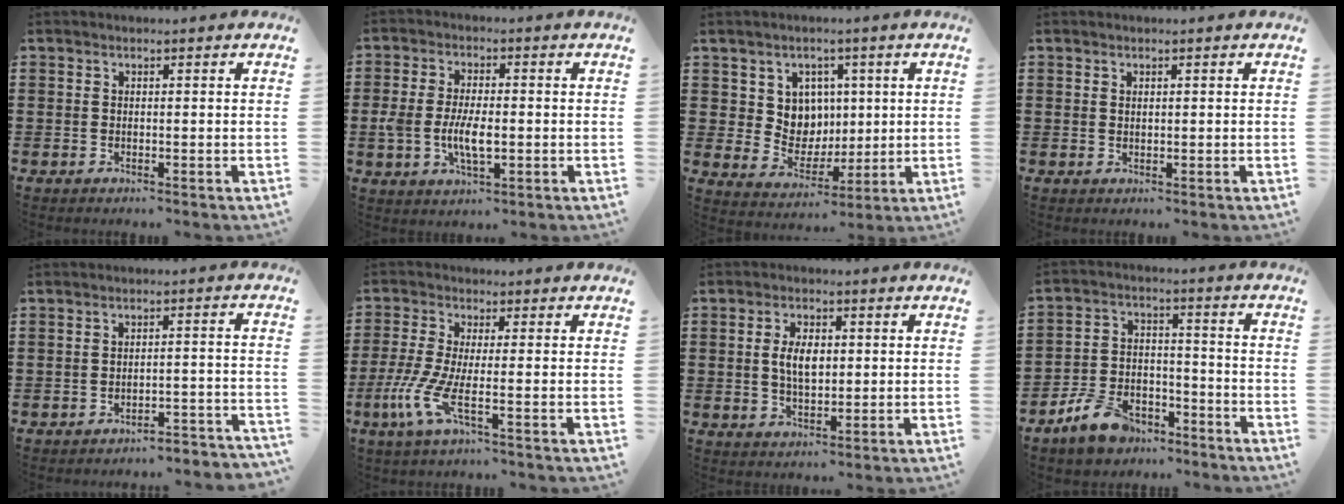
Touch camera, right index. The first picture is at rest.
{"total": 6.0, "force": [-1.1, 2.7, 5.3], "torque": [-0.119, -0.003, -0.025]}
{"total": 6.9, "force": [2.4, 6.2, 1.6], "torque": [-0.060, -0.001, 0.047]}
{"total": 0.6, "force": [0.3, 0.4, 0.2], "torque": [-0.006, 0.002, 0.007]}
{"total": 3.2, "force": [-3.1, 0.0, 0.7], "torque": [-0.017, 0.001, -0.066]}
{"total": 6.4, "force": [-2.0, 1.2, 6.0], "torque": [-0.151, -0.020, -0.045]}
{"total": 4.9, "force": [0.4, 2.6, 4.1], "torque": [-0.083, 0.005, 0.001]}
{"total": 7.9, "force": [-6.4, 3.6, 3.0], "torque": [-0.073, 0.024, -0.124]}